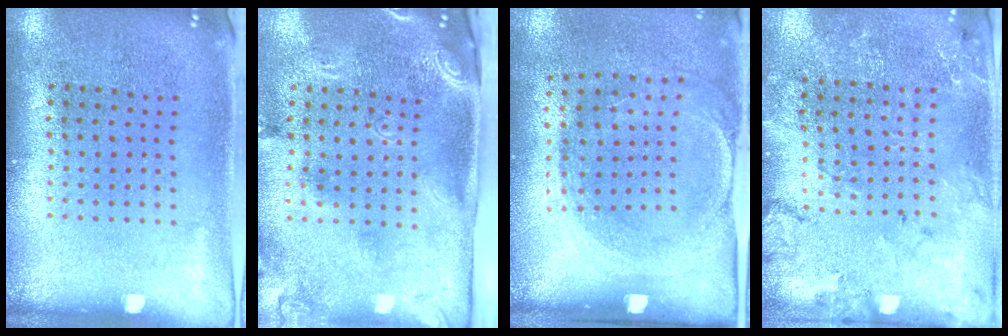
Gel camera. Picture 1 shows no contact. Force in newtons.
{"total": 2.7, "press": 1.8, "slide": 2.1}
{"total": 1.7, "press": 1.2, "slide": 1.1}
{"total": 1.8, "press": 1.7, "slide": 0.6}